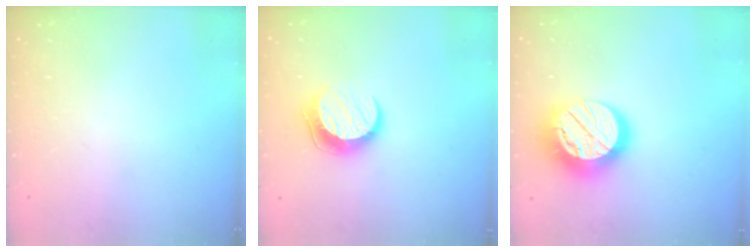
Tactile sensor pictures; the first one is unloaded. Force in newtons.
{"total": 10.1, "press": 10.1, "slide": 0.5}
{"total": 17.5, "press": 17.4, "slide": 1.3}